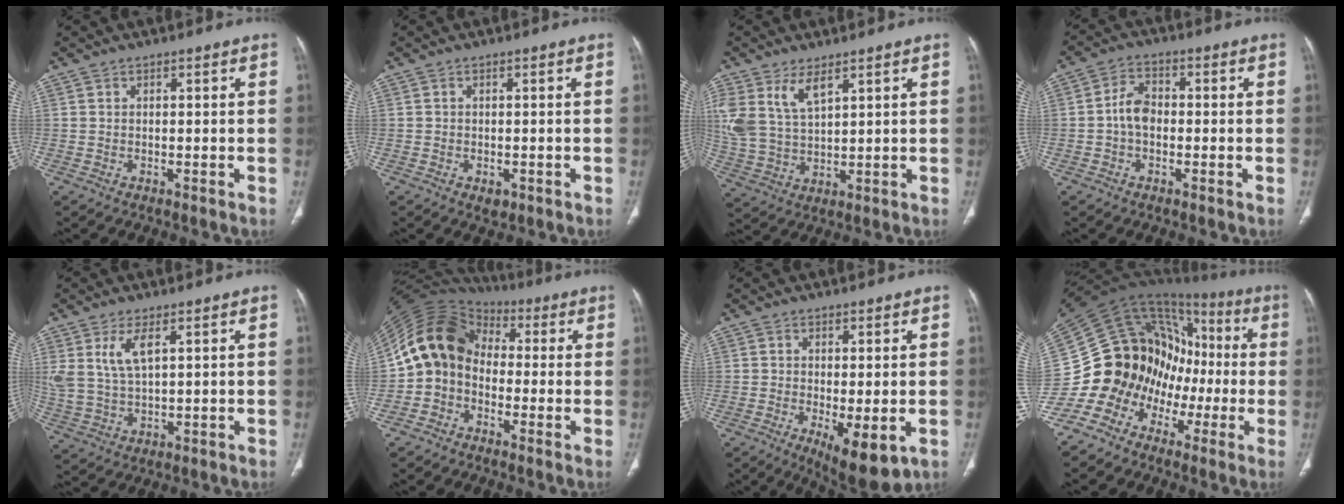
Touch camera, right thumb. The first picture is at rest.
{"total": 1.8, "force": [-0.8, 1.2, 1.1], "torque": [-0.007, 0.000, -0.004]}
{"total": 10.0, "force": [5.3, 5.0, 6.9], "torque": [-0.150, -0.015, 0.118]}
{"total": 5.0, "force": [-0.8, 3.4, 3.6], "torque": [-0.055, 0.017, -0.023]}
{"total": 7.0, "force": [2.8, 2.9, 5.7], "torque": [-0.128, -0.009, 0.068]}
{"total": 11.5, "force": [-1.1, 9.6, 6.3], "torque": [-0.103, 0.050, -0.037]}
{"total": 9.4, "force": [-2.9, 3.5, 8.2], "torque": [-0.123, -0.019, -0.037]}
{"total": 17.5, "force": [-7.3, 14.1, 7.4], "torque": [-0.095, 0.107, -0.131]}